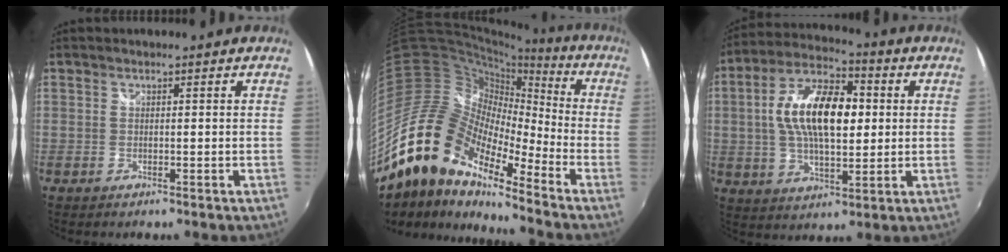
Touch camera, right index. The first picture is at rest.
{"total": 17.7, "force": [-12.1, 7.5, 10.5], "torque": [-0.166, -0.022, -0.241]}
{"total": 16.1, "force": [1.7, 7.7, 14.0], "torque": [-0.263, 0.020, 0.025]}